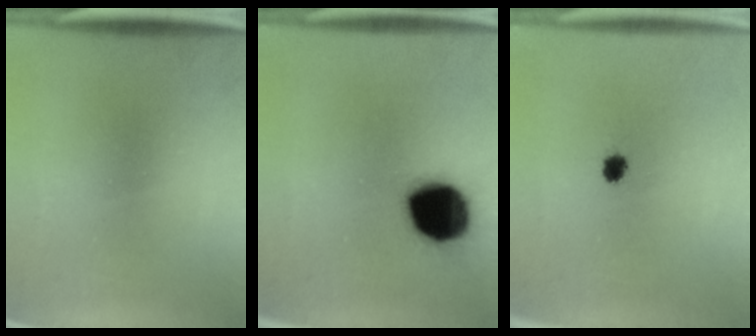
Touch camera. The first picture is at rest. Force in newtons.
{"total": 19.5}
{"total": 2.4}